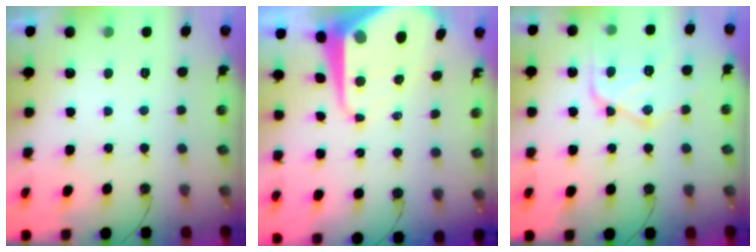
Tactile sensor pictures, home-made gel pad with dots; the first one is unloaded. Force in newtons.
{"total": 14.7, "press": 14.6, "slide": 1.3}
{"total": 16.9, "press": 16.8, "slide": 1.5}